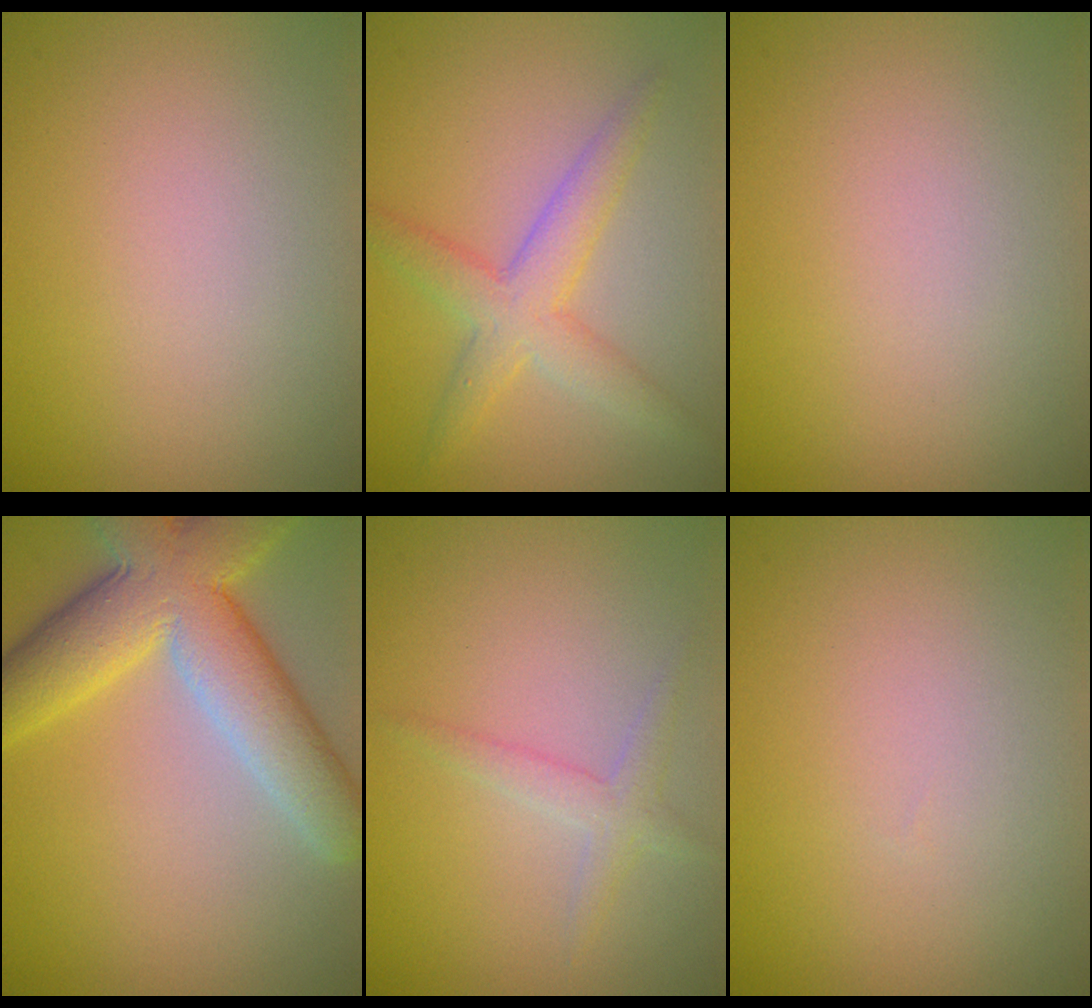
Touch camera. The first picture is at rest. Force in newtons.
{"total": 3.8, "press": 3.8, "slide": 0.1}
{"total": 0.0}
{"total": 9.1, "press": 9.1, "slide": 0.5}
{"total": 1.8, "press": 1.8, "slide": 0.1}
{"total": 0.0}